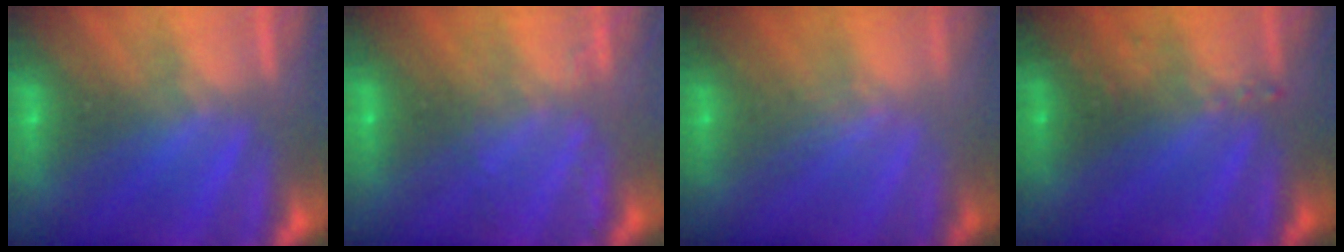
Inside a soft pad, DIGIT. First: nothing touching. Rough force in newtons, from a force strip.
{"total": 2.2}
{"total": 2.9}
{"total": 2.5}